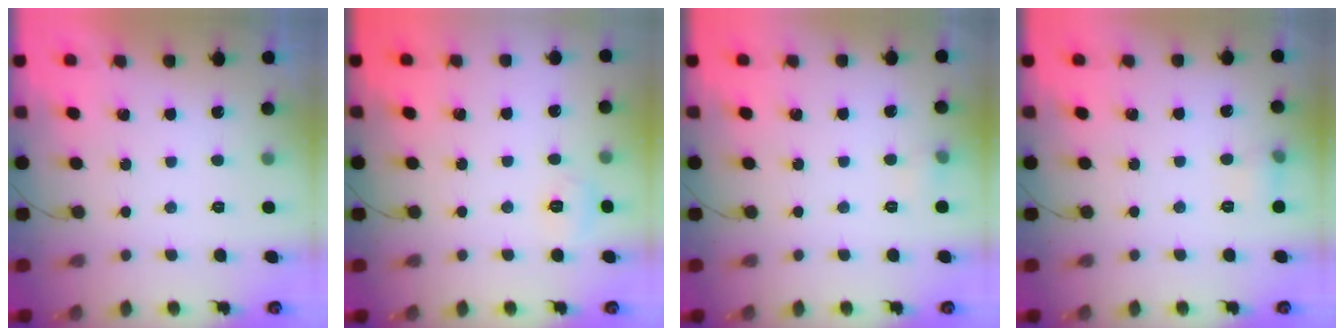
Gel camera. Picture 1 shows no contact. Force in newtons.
{"total": 4.1, "press": 3.9, "slide": 1.2}
{"total": 3.6, "press": 3.4, "slide": 1.1}
{"total": 5.5, "press": 5.2, "slide": 1.9}